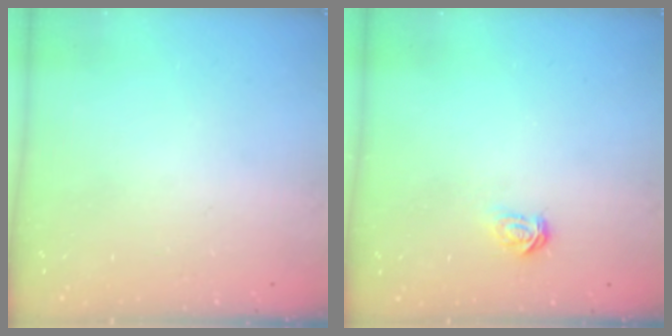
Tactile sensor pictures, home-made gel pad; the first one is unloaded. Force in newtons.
{"total": 2.1, "press": 2.1, "slide": 0.2}